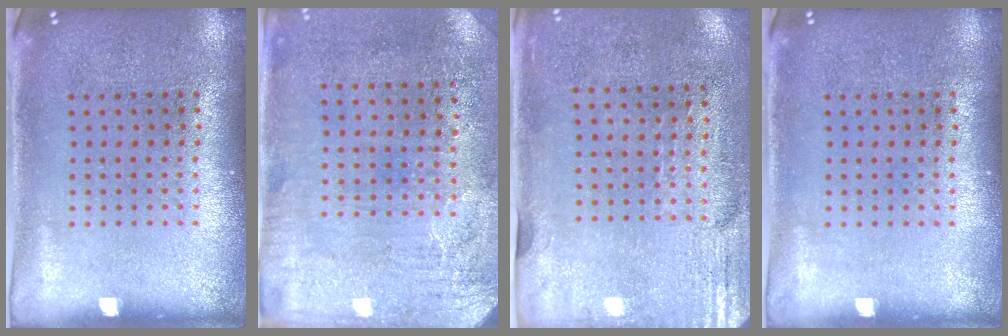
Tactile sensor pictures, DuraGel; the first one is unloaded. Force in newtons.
{"total": 3.5, "press": 2.8, "slide": 2.0}
{"total": 2.9, "press": 2.4, "slide": 1.6}
{"total": 0.0}